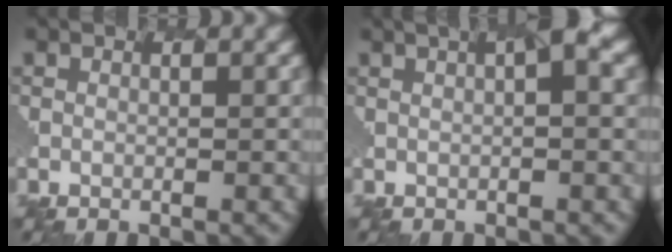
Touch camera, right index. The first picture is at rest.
{"total": 3.4, "force": [1.1, 0.5, 3.1], "torque": [-0.047, 0.019, 0.015]}